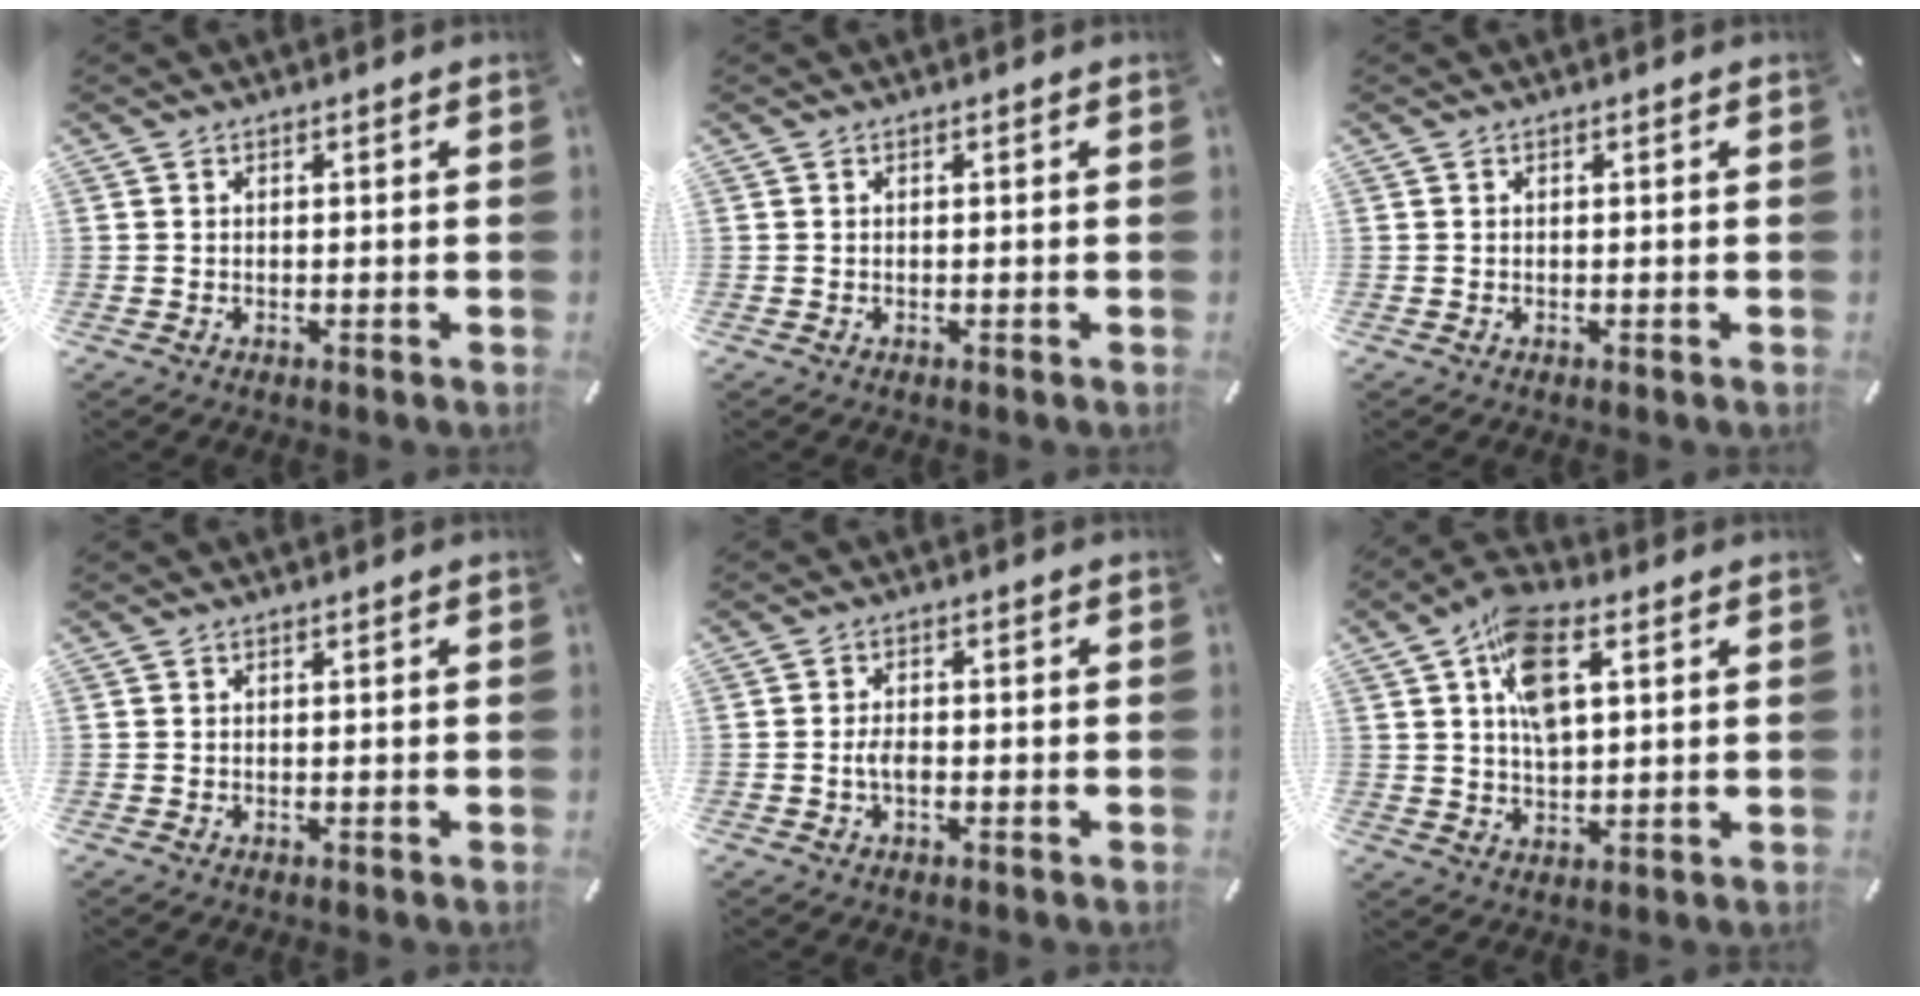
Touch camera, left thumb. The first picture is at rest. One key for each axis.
{"total": 0.0}
{"total": 0.0}
{"total": 0.0}
{"total": 3.0, "fx": -0.9, "fy": 1.6, "fz": 2.4, "tx": -0.045, "ty": 0.007, "tz": -0.016}
{"total": 11.0, "fx": 3.8, "fy": 5.8, "fz": 8.5, "tx": -0.152, "ty": 0.000, "tz": 0.068}